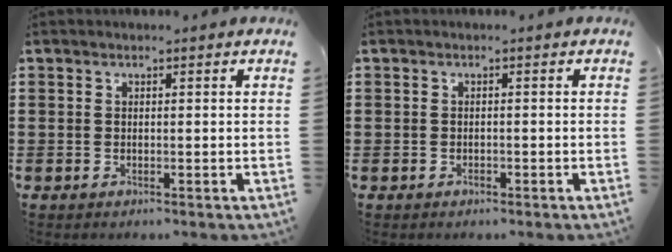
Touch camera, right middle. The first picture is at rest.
{"total": 0.6, "force": [-0.4, 0.5, 0.1], "torque": [-0.003, 0.003, -0.010]}